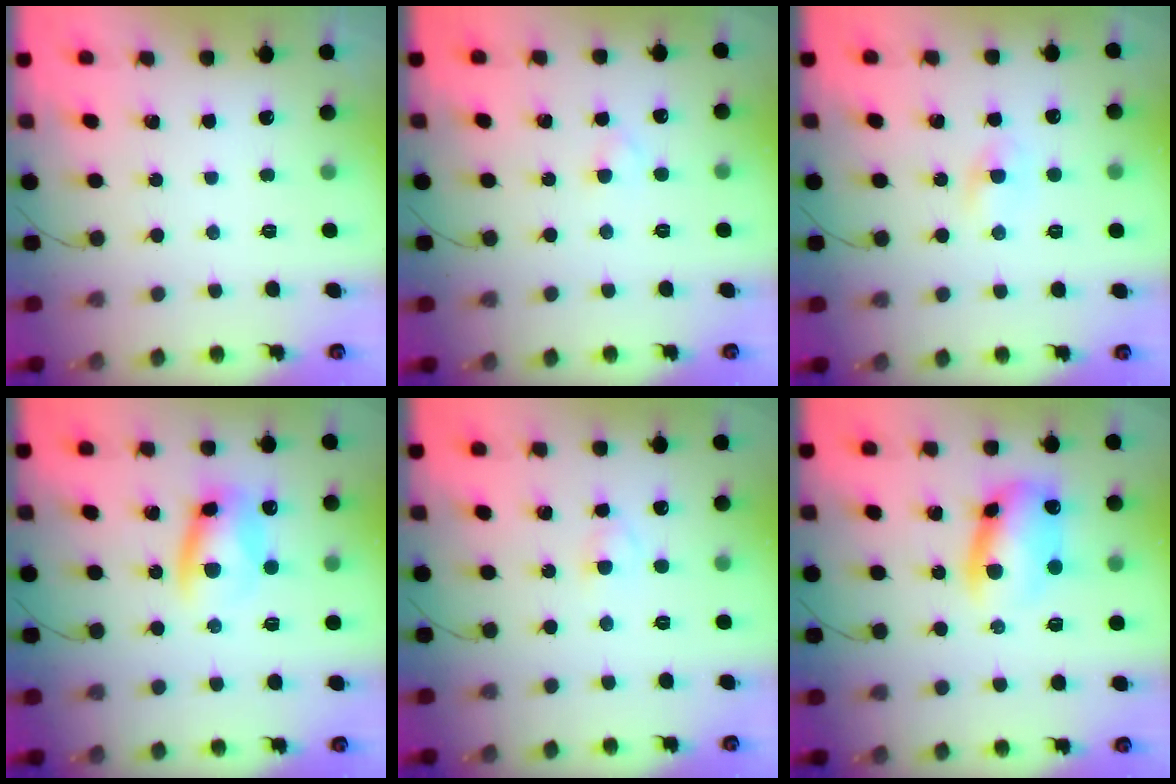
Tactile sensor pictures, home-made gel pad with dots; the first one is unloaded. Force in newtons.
{"total": 1.7, "press": 1.5, "slide": 0.9}
{"total": 1.8, "press": 1.5, "slide": 0.9}
{"total": 10.5, "press": 10.3, "slide": 2.0}
{"total": 2.6, "press": 2.4, "slide": 1.1}
{"total": 10.3, "press": 10.2, "slide": 1.4}